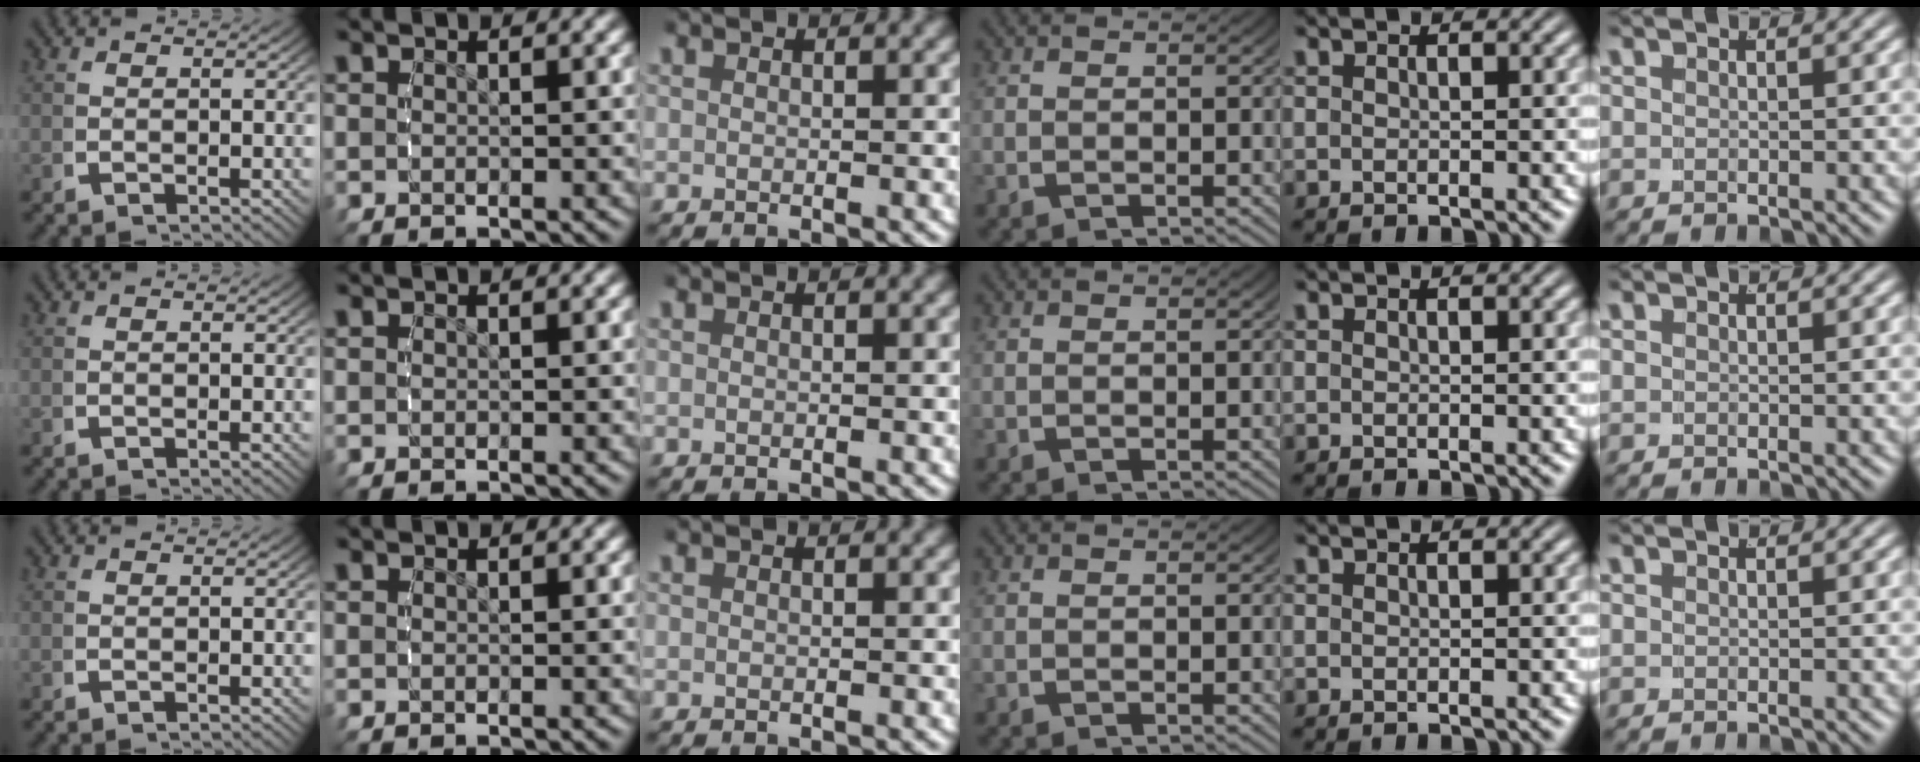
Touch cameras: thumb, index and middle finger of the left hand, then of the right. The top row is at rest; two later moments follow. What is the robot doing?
{"motion": "reach", "object": "pen bag"}